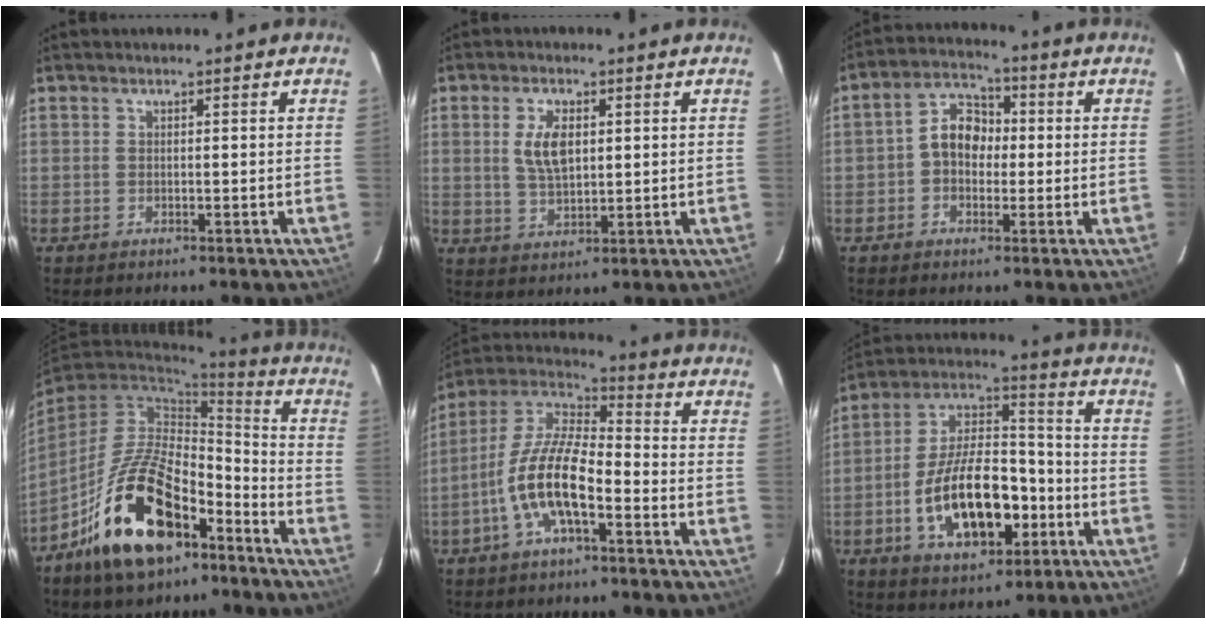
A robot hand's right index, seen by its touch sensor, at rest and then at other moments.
{"total": 6.3, "force": [1.4, 3.3, 5.3], "torque": [-0.100, 0.003, 0.031]}
{"total": 6.7, "force": [-0.5, 5.2, 4.2], "torque": [-0.080, 0.029, -0.013]}
{"total": 19.3, "force": [-11.2, 9.2, 12.8], "torque": [-0.241, 0.011, -0.185]}
{"total": 13.1, "force": [-5.1, 4.4, 11.2], "torque": [-0.230, 0.002, -0.101]}
{"total": 18.6, "force": [-6.1, 9.4, 14.8], "torque": [-0.283, 0.015, -0.090]}